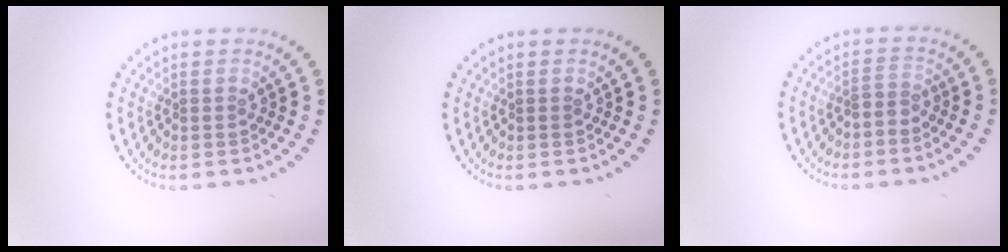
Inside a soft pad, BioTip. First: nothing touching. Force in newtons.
{"total": 0.0}
{"total": 1.0, "press": 0.6, "slide": 0.8}